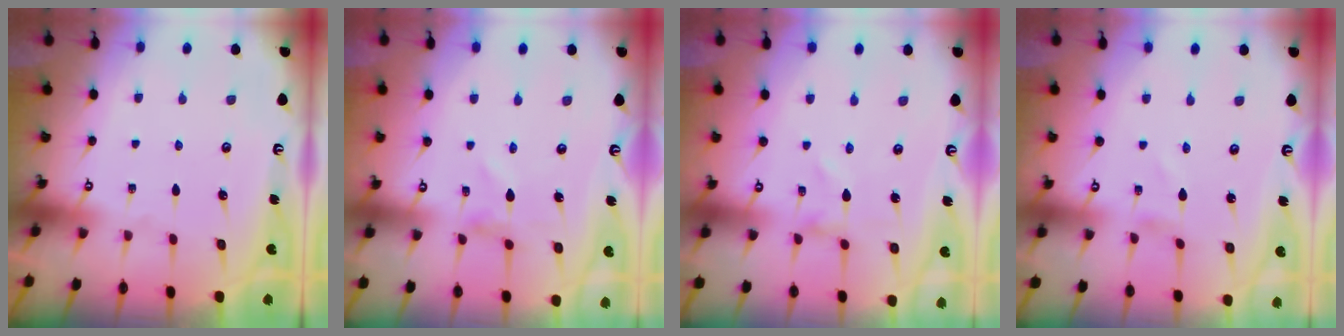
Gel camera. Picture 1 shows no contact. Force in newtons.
{"total": 0.0}
{"total": 0.8, "press": 0.8, "slide": 0.1}
{"total": 1.5, "press": 1.5, "slide": 0.1}